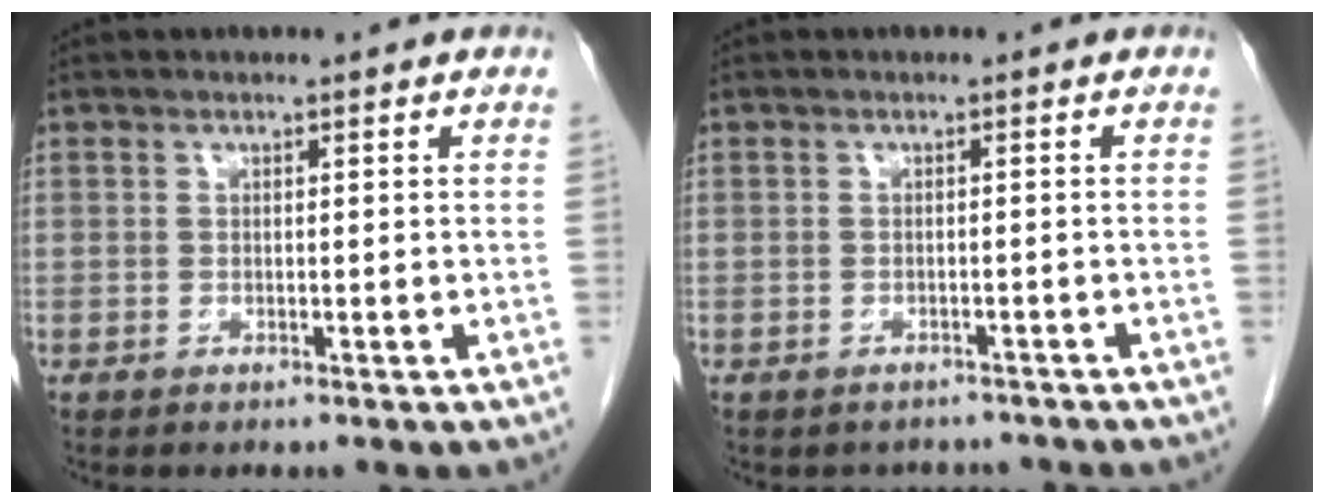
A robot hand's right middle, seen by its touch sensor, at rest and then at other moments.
{"total": 3.4, "force": [-3.0, 1.5, -0.1], "torque": [0.001, 0.007, -0.041]}